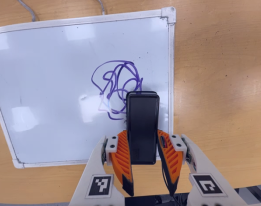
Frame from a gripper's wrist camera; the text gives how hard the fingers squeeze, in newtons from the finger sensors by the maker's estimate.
{"total": 5.2, "left": 3.5, "right": 7.0}